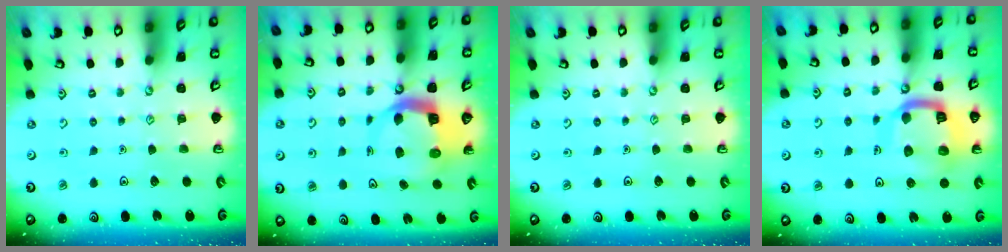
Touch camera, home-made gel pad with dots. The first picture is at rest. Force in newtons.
{"total": 8.1, "press": 8.0, "slide": 0.9}
{"total": 0.0}
{"total": 14.6, "press": 14.6, "slide": 1.6}